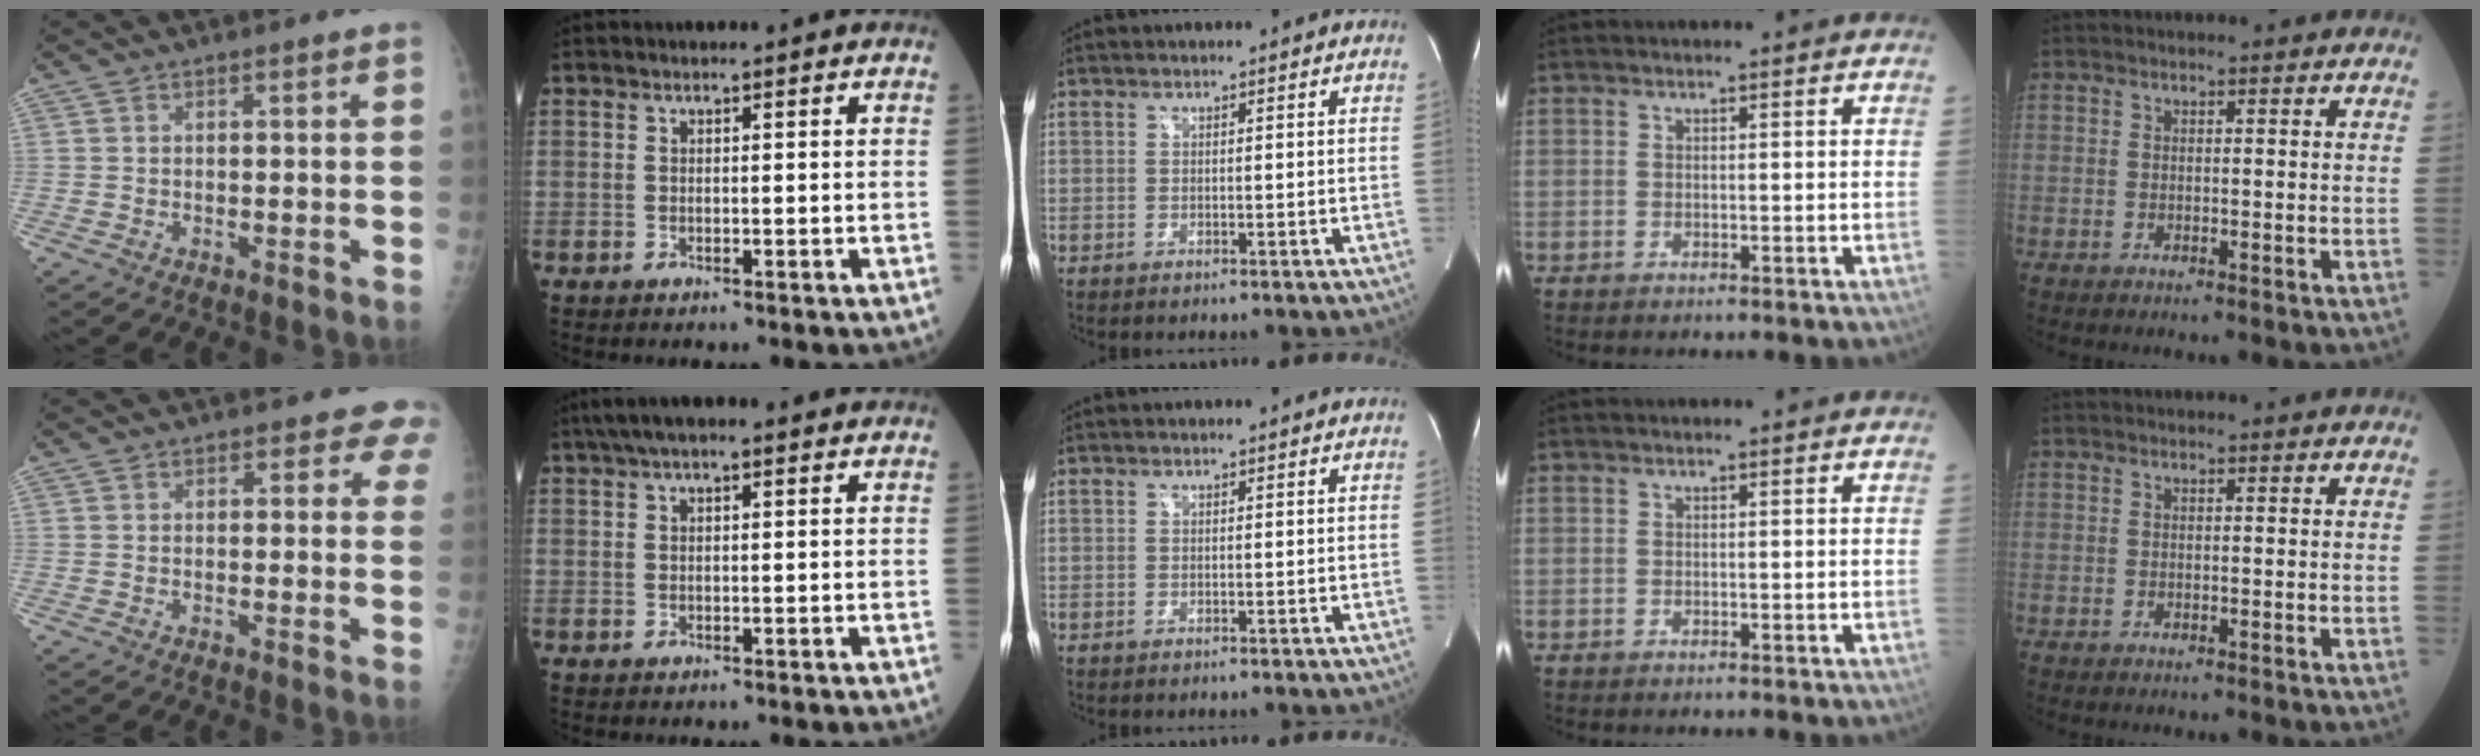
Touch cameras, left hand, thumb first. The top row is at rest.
{"thumb": {"total": 3.2, "force": [2.5, 1.8, 1.0], "torque": [0.024, -0.007, 0.007]}, "index": {"total": 5.4, "force": [3.6, 1.4, 3.8], "torque": [-0.064, 0.038, 0.056]}}